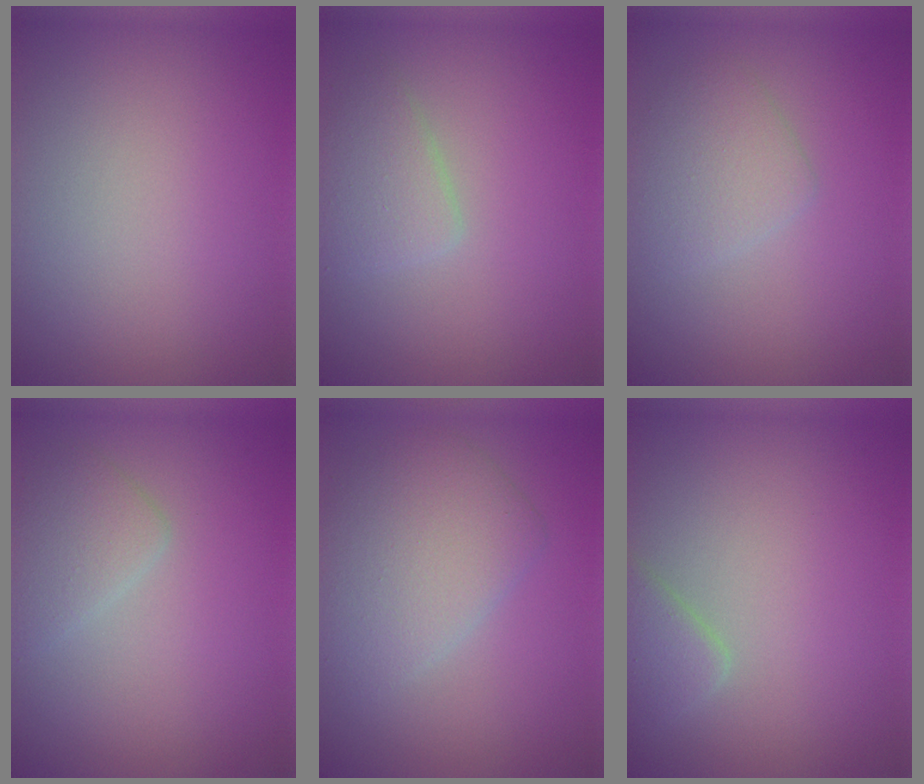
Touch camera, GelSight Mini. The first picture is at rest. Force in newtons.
{"total": 2.4, "press": 2.4, "slide": 0.1}
{"total": 2.6, "press": 2.6, "slide": 0.0}
{"total": 2.2, "press": 2.2, "slide": 0.1}
{"total": 4.5, "press": 4.5, "slide": 0.2}
{"total": 1.9, "press": 1.9, "slide": 0.2}